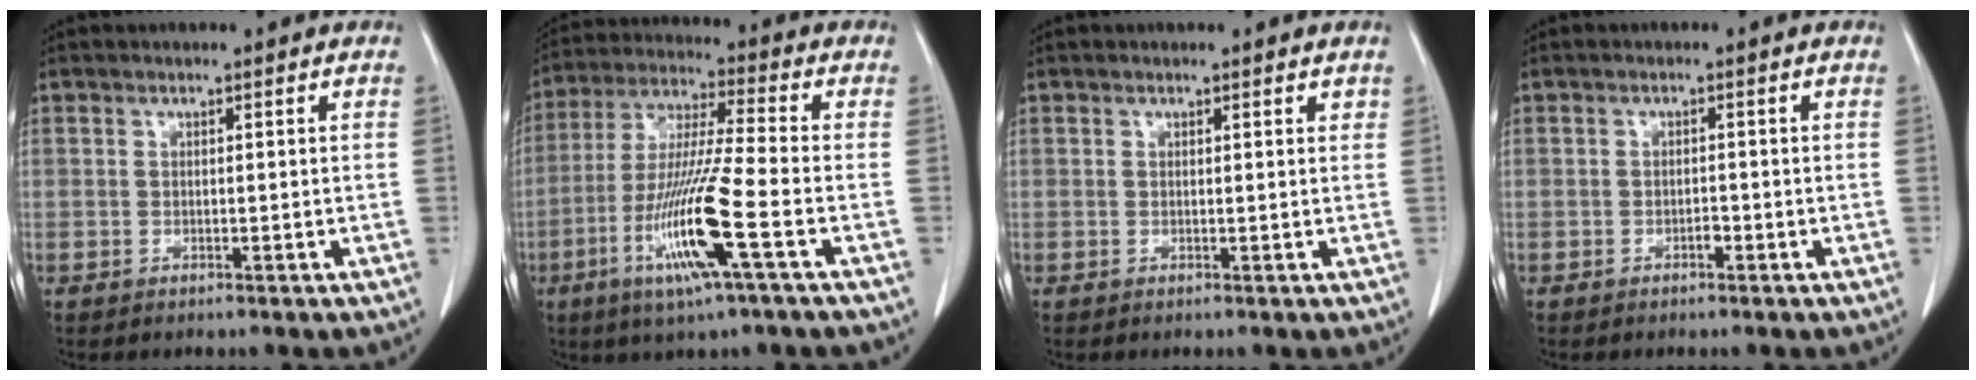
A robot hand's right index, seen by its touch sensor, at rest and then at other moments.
{"total": 14.2, "force": [-5.3, -0.4, 13.1], "torque": [-0.270, -0.019, -0.104]}
{"total": 0.8, "force": [0.7, 0.3, 0.4], "torque": [-0.005, -0.002, 0.005]}
{"total": 0.9, "force": [-0.6, 0.4, 0.6], "torque": [-0.010, 0.002, -0.009]}